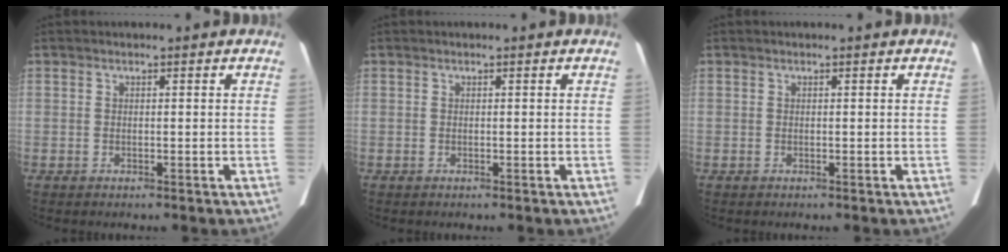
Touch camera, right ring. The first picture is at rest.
{"total": 0.0}
{"total": 0.0}